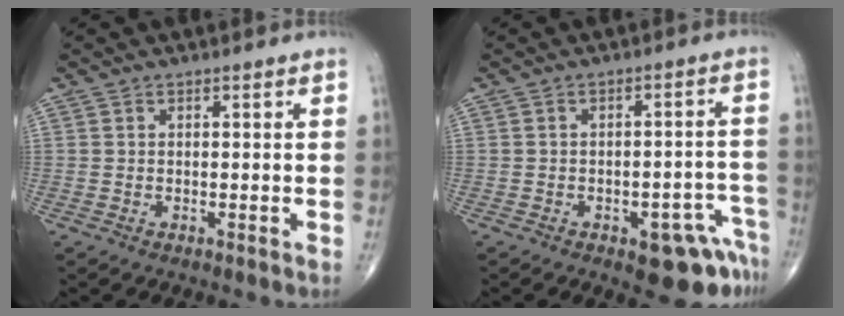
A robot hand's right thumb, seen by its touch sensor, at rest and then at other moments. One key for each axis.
{"total": 9.4, "fx": -5.3, "fy": 3.9, "fz": 6.7, "tx": -0.049, "ty": 0.041, "tz": -0.060}